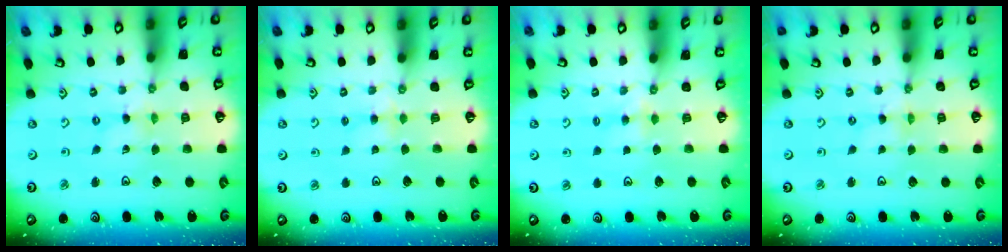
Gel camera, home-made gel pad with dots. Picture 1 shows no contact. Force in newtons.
{"total": 2.4, "press": 2.4, "slide": 0.4}
{"total": 3.0, "press": 2.9, "slide": 0.4}
{"total": 0.0}